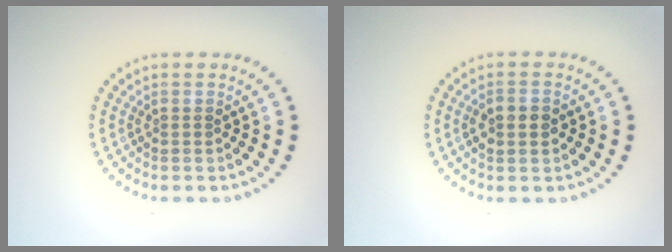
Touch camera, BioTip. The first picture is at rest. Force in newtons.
{"total": 2.8, "press": 2.8, "slide": 0.3}